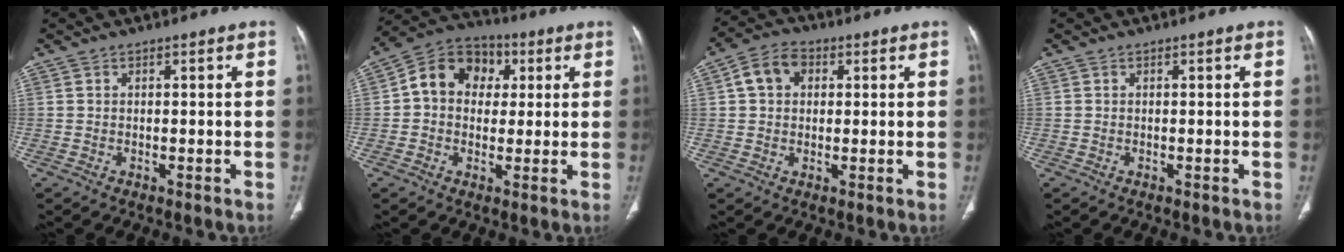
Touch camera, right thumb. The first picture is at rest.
{"total": 11.3, "force": [2.1, 9.2, 6.2], "torque": [-0.073, 0.020, 0.021]}
{"total": 6.5, "force": [1.6, 5.0, 3.8], "torque": [-0.059, 0.012, 0.021]}
{"total": 0.0}